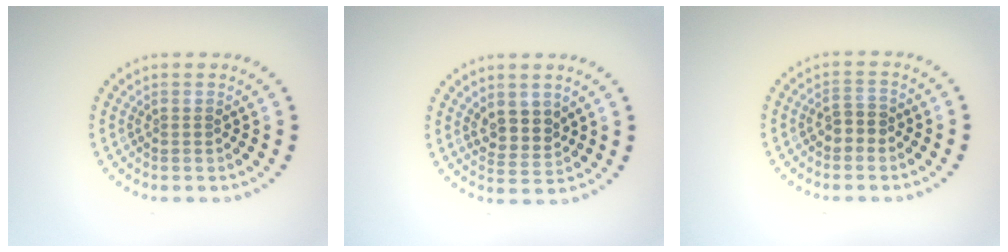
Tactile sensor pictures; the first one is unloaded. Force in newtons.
{"total": 2.6, "press": 2.3, "slide": 1.2}
{"total": 1.9, "press": 1.8, "slide": 0.6}